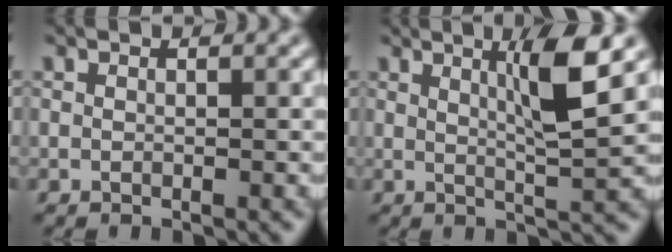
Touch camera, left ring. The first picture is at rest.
{"total": 4.2, "force": [1.5, 0.0, 4.0], "torque": [-0.077, -0.004, 0.036]}